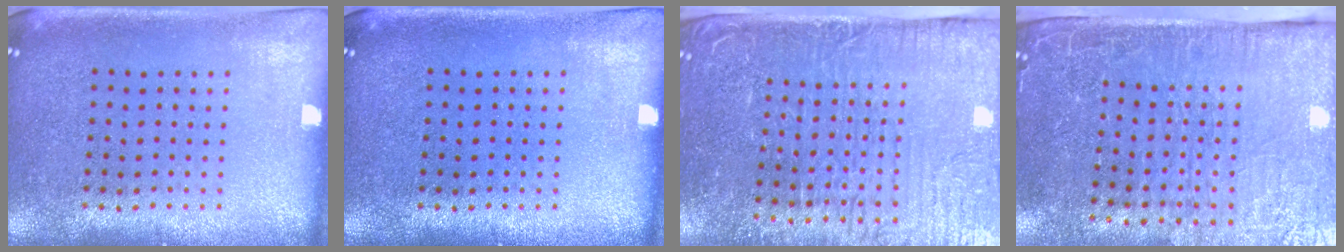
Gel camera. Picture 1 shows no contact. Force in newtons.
{"total": 0.0}
{"total": 5.1, "press": 4.4, "slide": 2.6}
{"total": 4.8, "press": 4.0, "slide": 2.6}